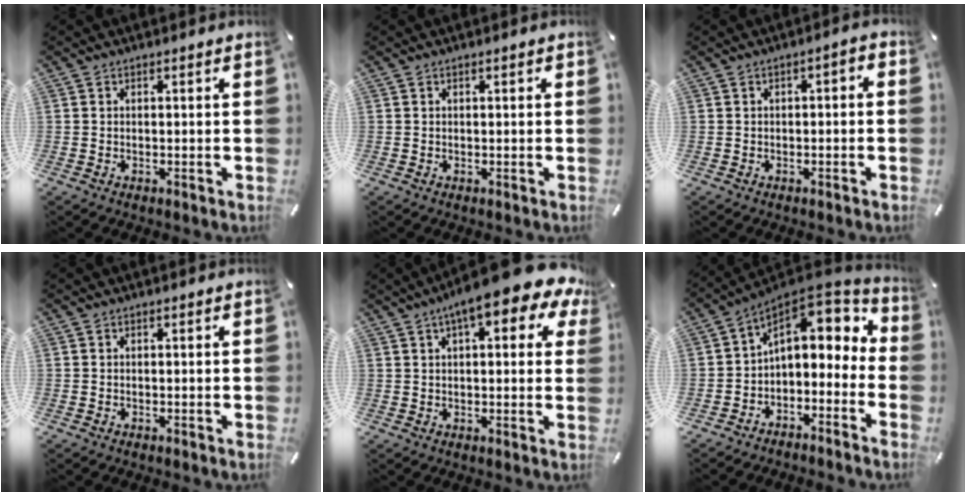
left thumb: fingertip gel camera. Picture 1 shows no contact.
{"total": 0.0}
{"total": 2.5, "force": [-1.6, 1.0, 1.6], "torque": [-0.027, 0.012, -0.031]}
{"total": 0.0}
{"total": 12.7, "force": [7.5, 3.6, 9.6], "torque": [-0.149, -0.029, 0.122]}
{"total": 9.9, "force": [3.1, 6.9, 6.4], "torque": [-0.089, -0.025, 0.057]}